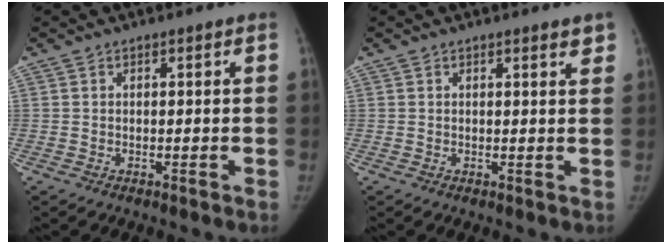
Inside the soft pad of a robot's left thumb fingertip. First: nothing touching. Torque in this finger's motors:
{"motor_torque": [-0.27, -0.25, -0.34, 0.27, -0.07]}